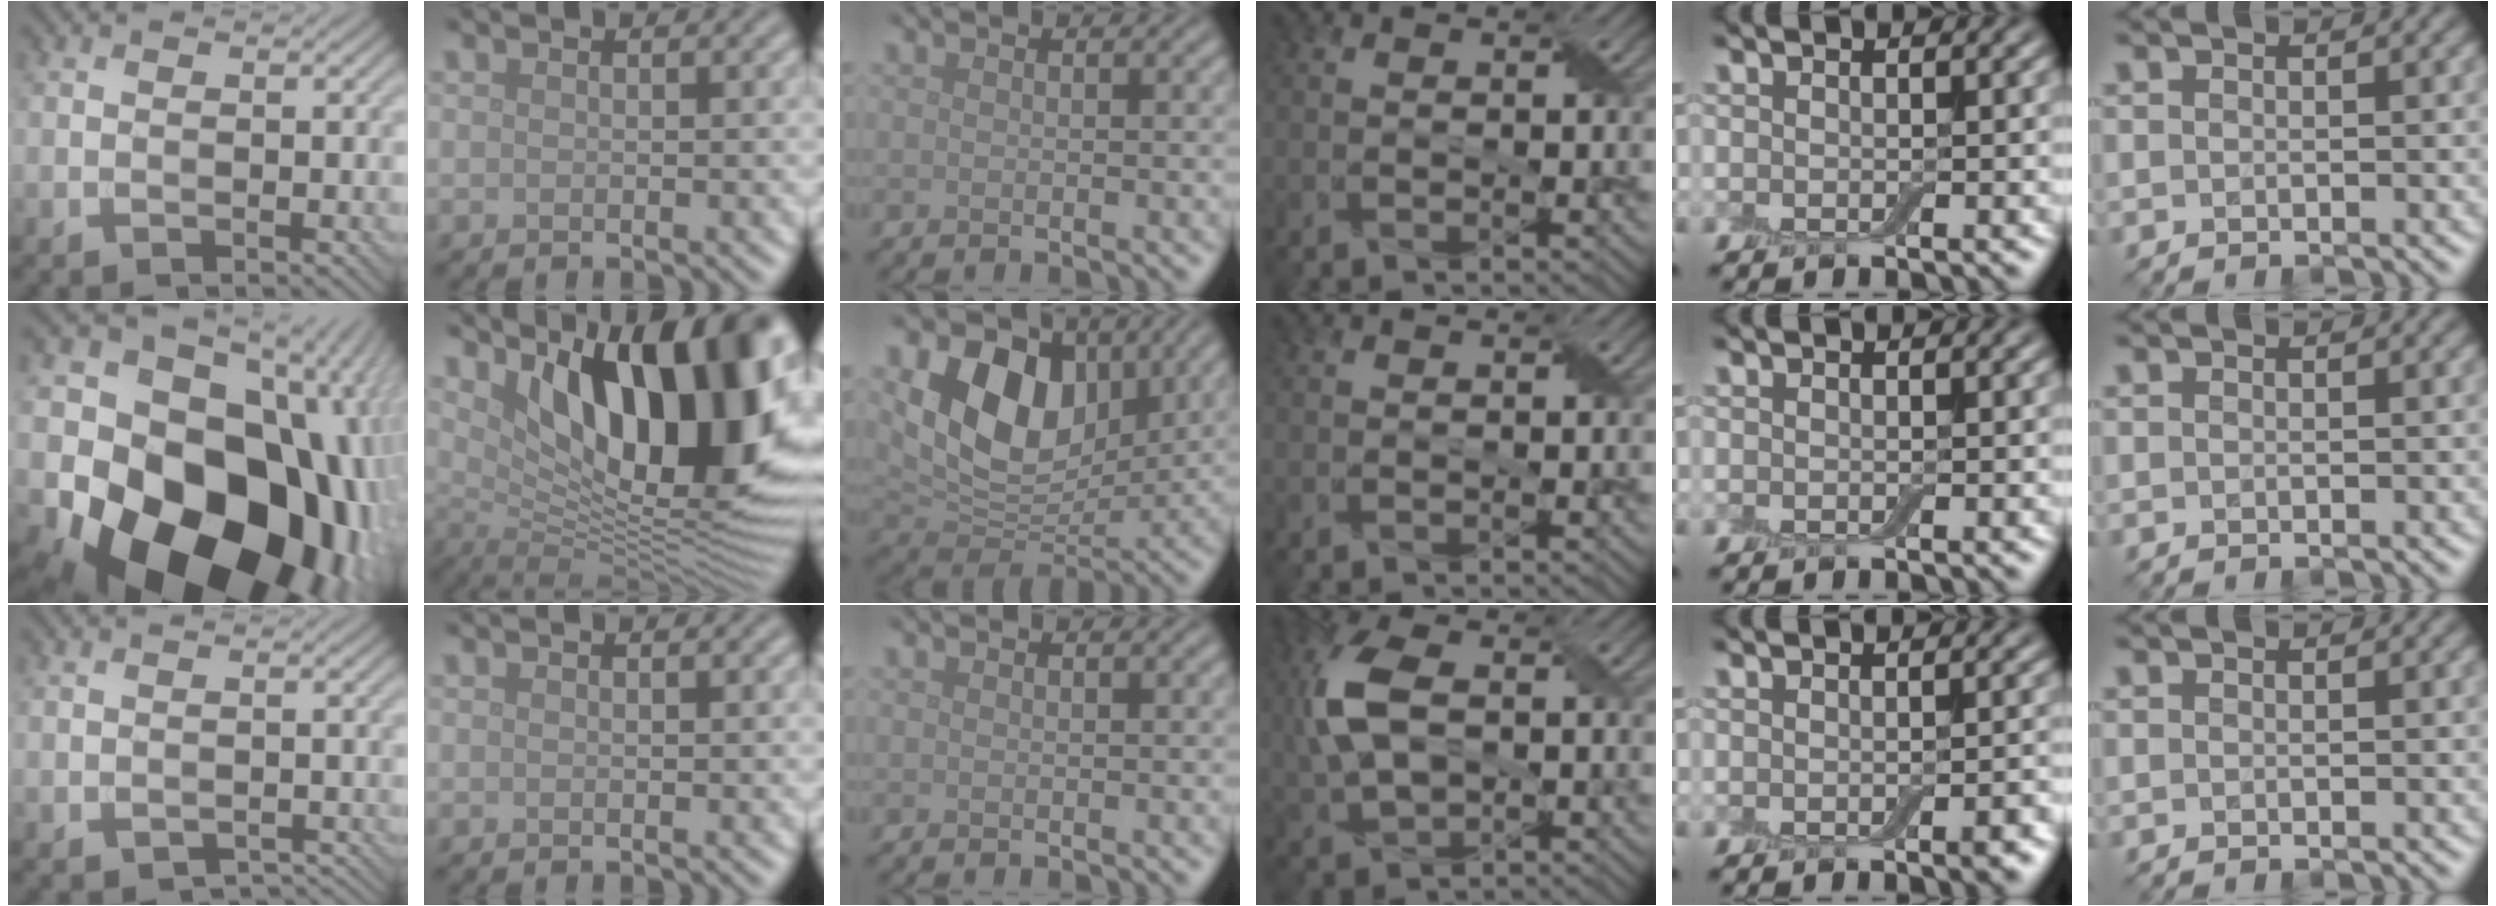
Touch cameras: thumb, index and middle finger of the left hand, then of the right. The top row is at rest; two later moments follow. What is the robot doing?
{"motion": "peel", "object": "aluminum foil"}